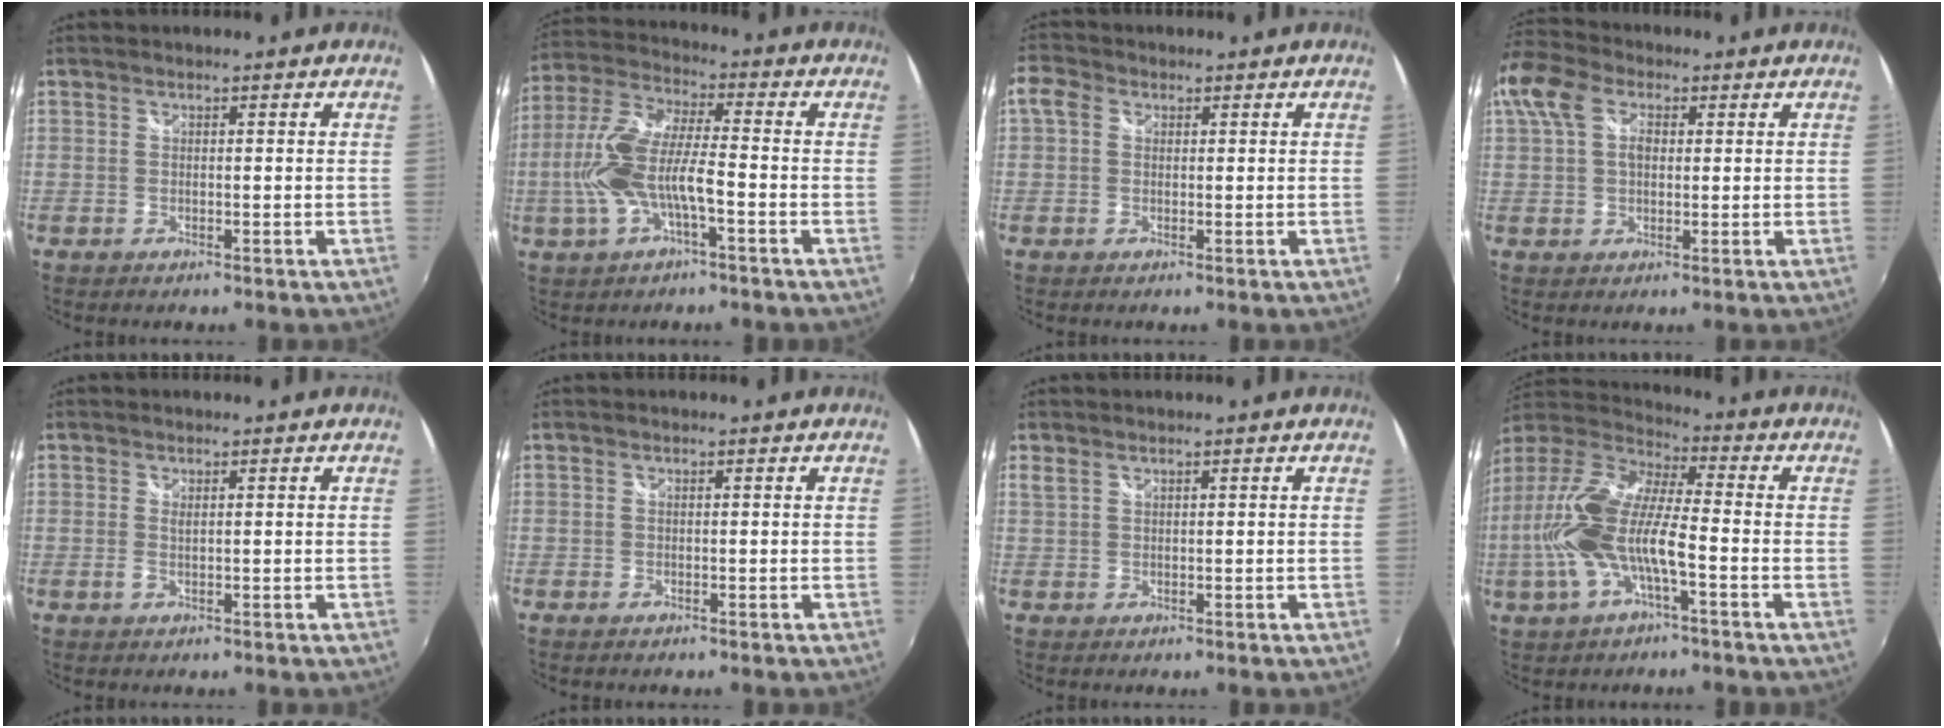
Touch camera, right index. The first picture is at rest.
{"total": 13.0, "force": [-3.4, 4.0, 11.8], "torque": [-0.255, 0.002, -0.065]}
{"total": 3.2, "force": [0.4, 2.7, 1.7], "torque": [-0.038, 0.012, 0.002]}
{"total": 12.6, "force": [3.3, 8.8, 8.4], "torque": [-0.194, 0.034, 0.055]}
{"total": 0.8, "force": [0.1, 0.2, 0.8], "torque": [-0.015, 0.000, 0.000]}
{"total": 0.0}
{"total": 1.0, "force": [0.7, 0.3, 0.7], "torque": [-0.015, 0.002, 0.013]}
{"total": 16.2, "force": [-3.7, 4.8, 15.0], "torque": [-0.308, -0.002, -0.073]}